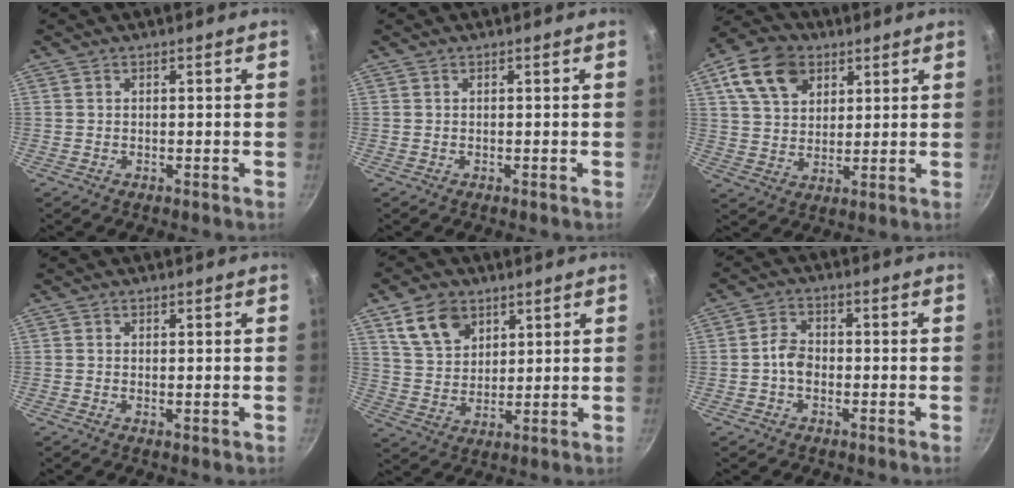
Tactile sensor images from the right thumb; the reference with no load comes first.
{"total": 0.0}
{"total": 12.5, "force": [5.8, 8.8, 6.9], "torque": [-0.102, -0.005, 0.101]}
{"total": 0.7, "force": [0.1, 0.3, 0.6], "torque": [-0.011, -0.003, 0.000]}
{"total": 10.0, "force": [5.4, 6.8, 5.0], "torque": [-0.069, -0.018, 0.107]}
{"total": 4.0, "force": [-0.9, 2.9, 2.5], "torque": [-0.034, 0.019, -0.023]}